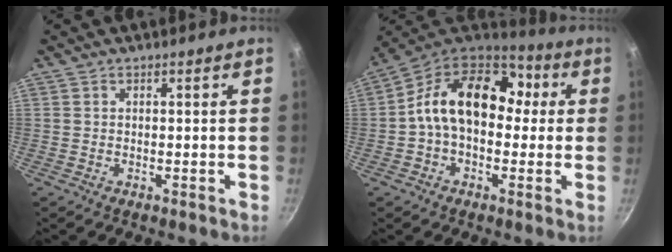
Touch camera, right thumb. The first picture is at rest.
{"total": 17.9, "force": [1.8, 12.5, 12.7], "torque": [-0.166, 0.040, 0.009]}